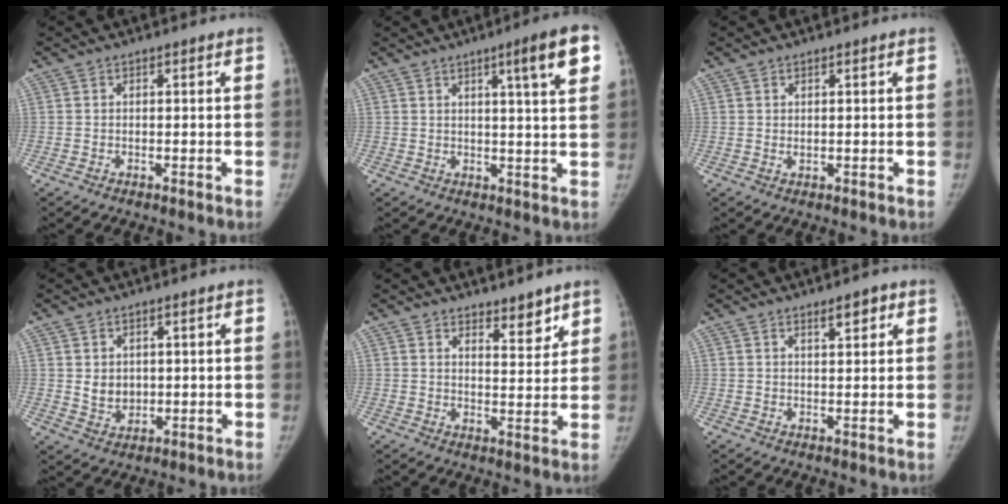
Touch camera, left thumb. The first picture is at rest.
{"total": 9.0, "force": [4.2, 0.6, 7.9], "torque": [-0.104, -0.014, 0.055]}
{"total": 0.6, "force": [0.3, 0.3, 0.4], "torque": [-0.004, -0.003, 0.008]}
{"total": 4.1, "force": [0.8, 3.4, 2.1], "torque": [-0.018, -0.012, 0.026]}
{"total": 5.1, "force": [4.0, 2.0, 2.4], "torque": [-0.007, -0.034, 0.062]}
{"total": 3.0, "force": [1.8, 1.1, 2.0], "torque": [-0.015, -0.009, 0.028]}